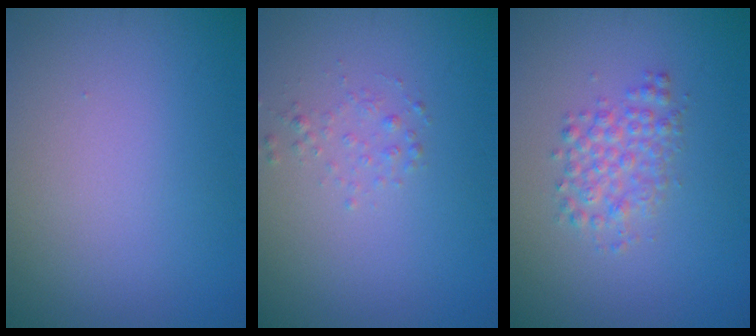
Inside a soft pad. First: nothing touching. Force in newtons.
{"total": 0.9, "press": 0.9, "slide": 0.0}
{"total": 2.6, "press": 2.6, "slide": 0.0}